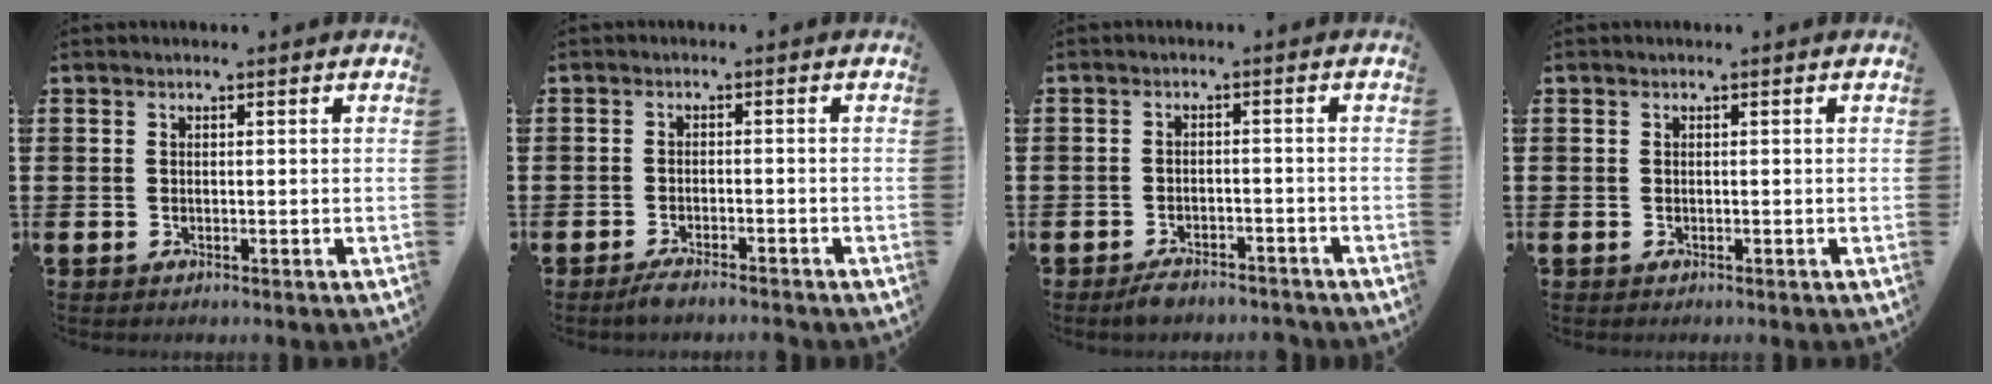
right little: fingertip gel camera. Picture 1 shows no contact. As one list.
[{"total": 1.9, "force": [-1.7, 0.0, 0.8], "torque": [-0.014, 0.004, -0.033]}, {"total": 2.2, "force": [-2.1, 0.5, 0.5], "torque": [-0.012, 0.007, -0.043]}, {"total": 0.0}]